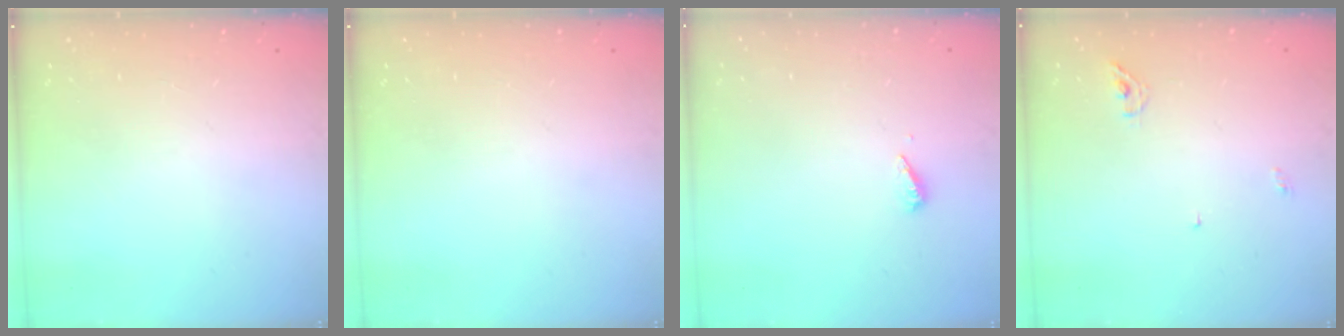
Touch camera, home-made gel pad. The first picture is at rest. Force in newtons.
{"total": 0.0}
{"total": 2.8, "press": 2.8, "slide": 0.2}
{"total": 4.3, "press": 4.3, "slide": 0.1}